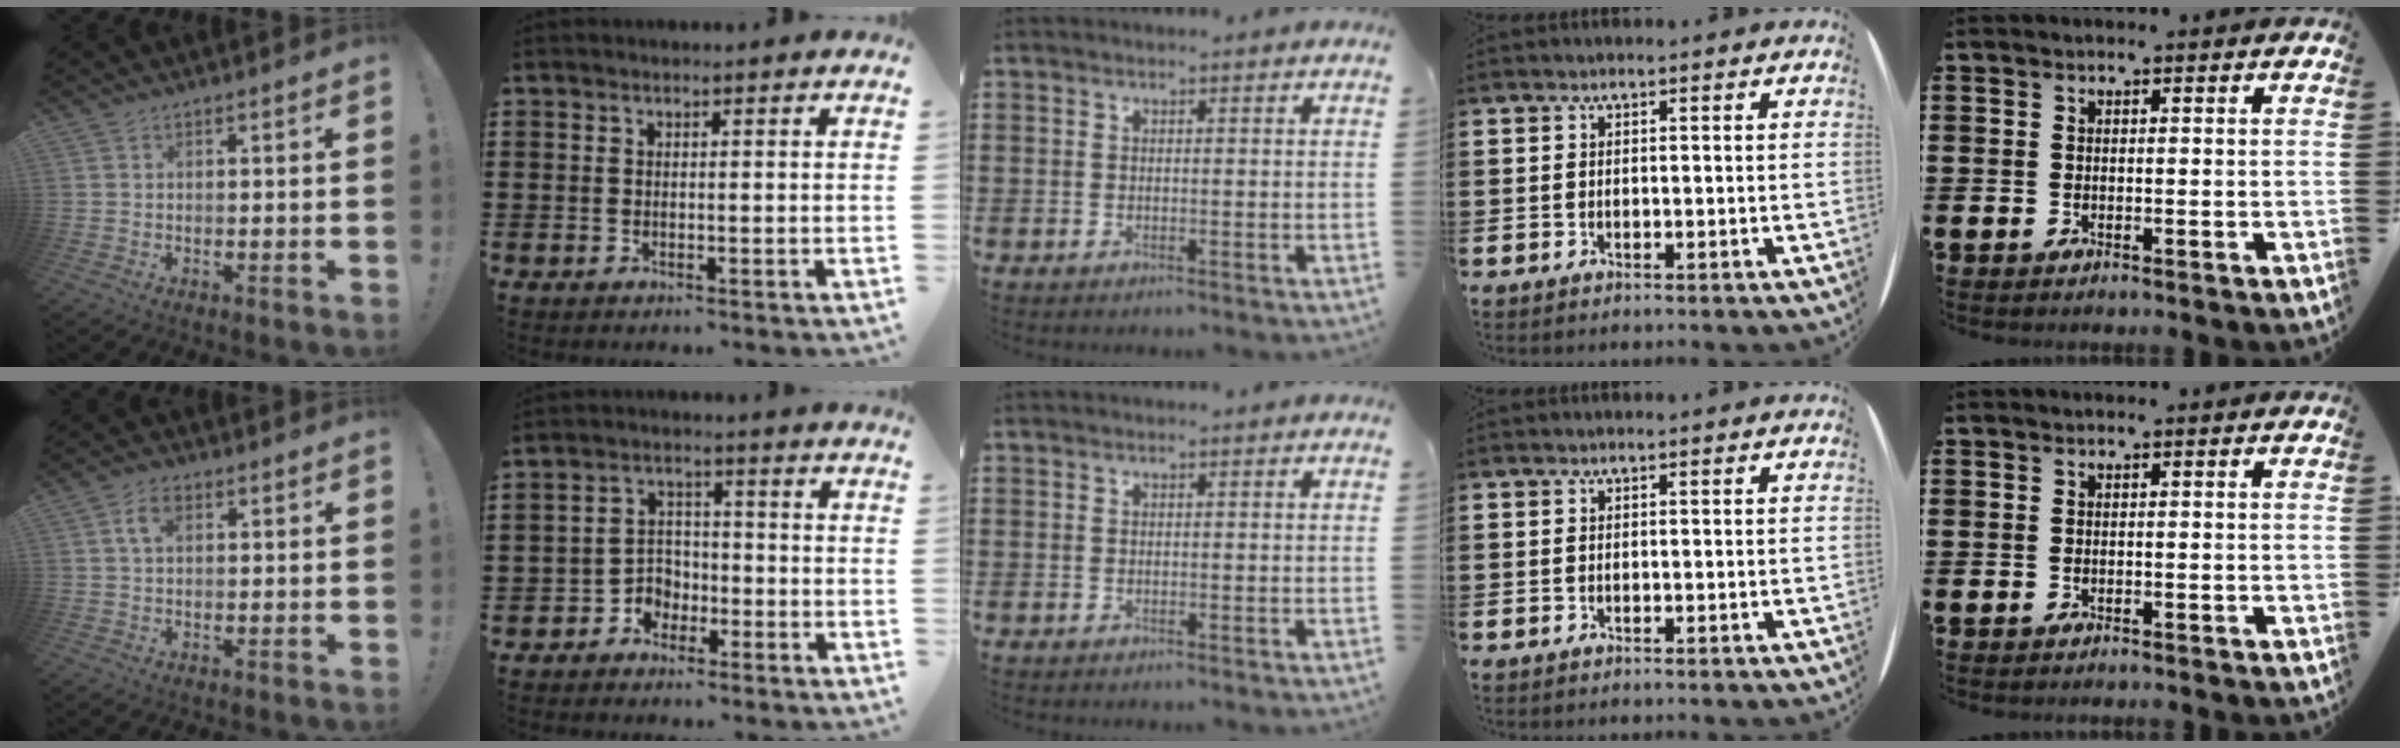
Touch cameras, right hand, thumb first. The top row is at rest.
{"thumb": {"total": 4.9, "force": [1.7, 2.9, 3.6], "torque": [-0.060, 0.002, 0.030]}, "index": {"total": 3.4, "force": [-2.3, 2.5, 0.6], "torque": [-0.022, 0.010, -0.049]}}